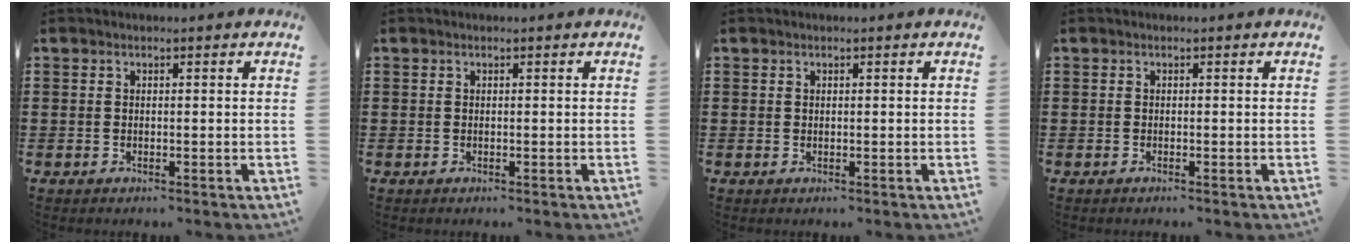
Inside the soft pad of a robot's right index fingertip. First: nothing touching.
{"total": 0.0}
{"total": 0.0}
{"total": 0.0}